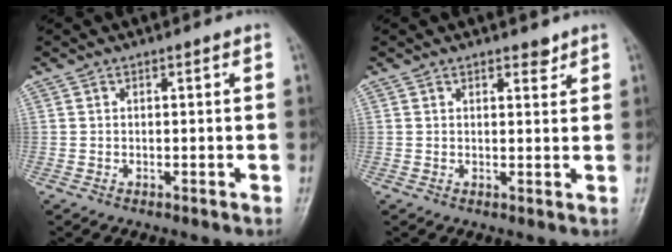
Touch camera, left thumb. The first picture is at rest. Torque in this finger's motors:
{"motor_torque": [0.06, 0.17, -0.36, -0.07, 0.06]}